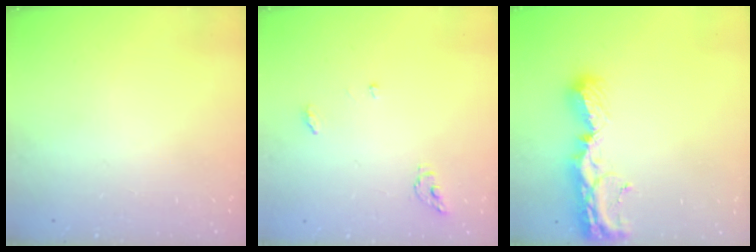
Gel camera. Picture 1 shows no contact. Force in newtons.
{"total": 4.8, "press": 4.8, "slide": 0.4}
{"total": 10.1, "press": 10.0, "slide": 0.8}